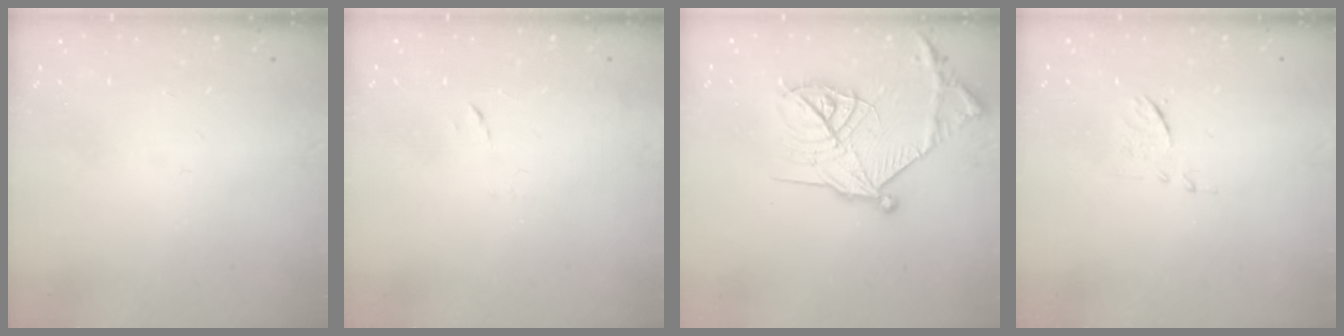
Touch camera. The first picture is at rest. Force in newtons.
{"total": 7.2, "press": 7.2, "slide": 0.6}
{"total": 18.5, "press": 18.4, "slide": 1.6}
{"total": 6.2, "press": 6.2, "slide": 0.7}